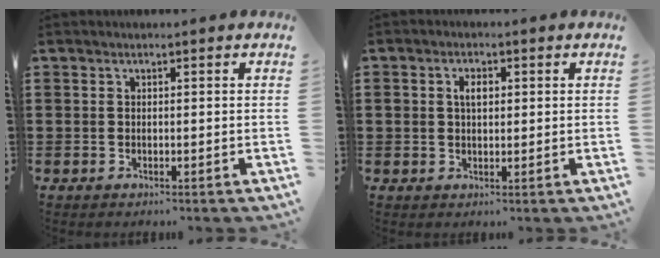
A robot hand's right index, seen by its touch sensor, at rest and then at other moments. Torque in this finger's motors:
{"motor_torque": [0.16, -0.15, 0.11, 0.08]}